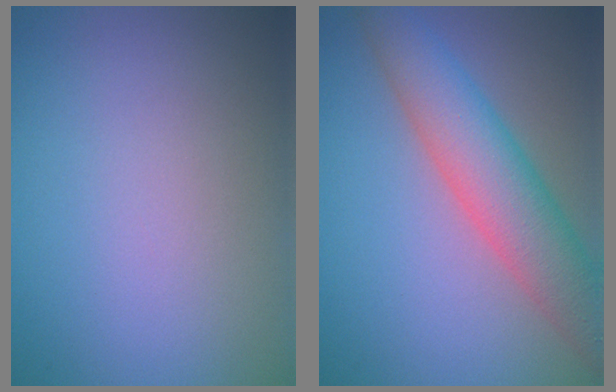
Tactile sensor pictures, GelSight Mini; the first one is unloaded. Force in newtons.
{"total": 6.4, "press": 6.4, "slide": 0.5}